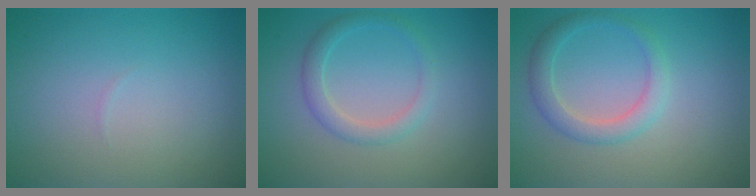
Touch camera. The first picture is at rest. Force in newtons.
{"total": 2.2, "press": 2.2, "slide": 0.2}
{"total": 2.7, "press": 2.7, "slide": 0.2}